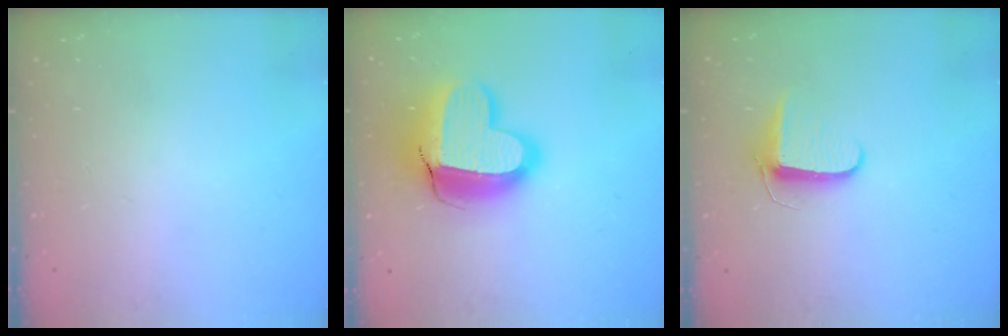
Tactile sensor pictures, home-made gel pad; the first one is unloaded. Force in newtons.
{"total": 18.3, "press": 18.3, "slide": 1.4}
{"total": 7.8, "press": 7.7, "slide": 1.1}